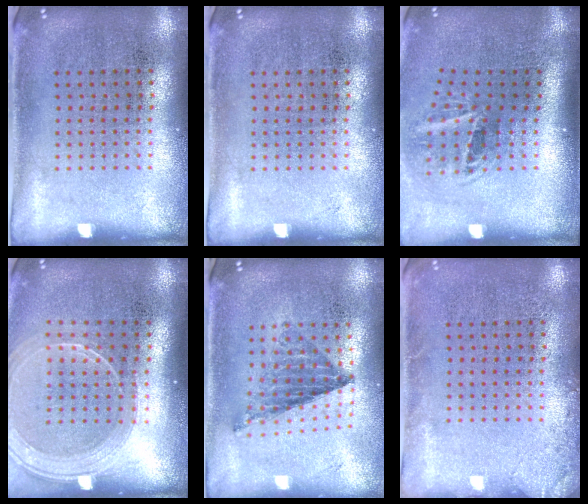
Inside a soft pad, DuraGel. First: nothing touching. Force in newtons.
{"total": 0.0}
{"total": 2.0, "press": 1.2, "slide": 1.6}
{"total": 1.9, "press": 1.8, "slide": 0.8}
{"total": 0.8, "press": 0.8, "slide": 0.1}
{"total": 1.3, "press": 1.3, "slide": 0.2}